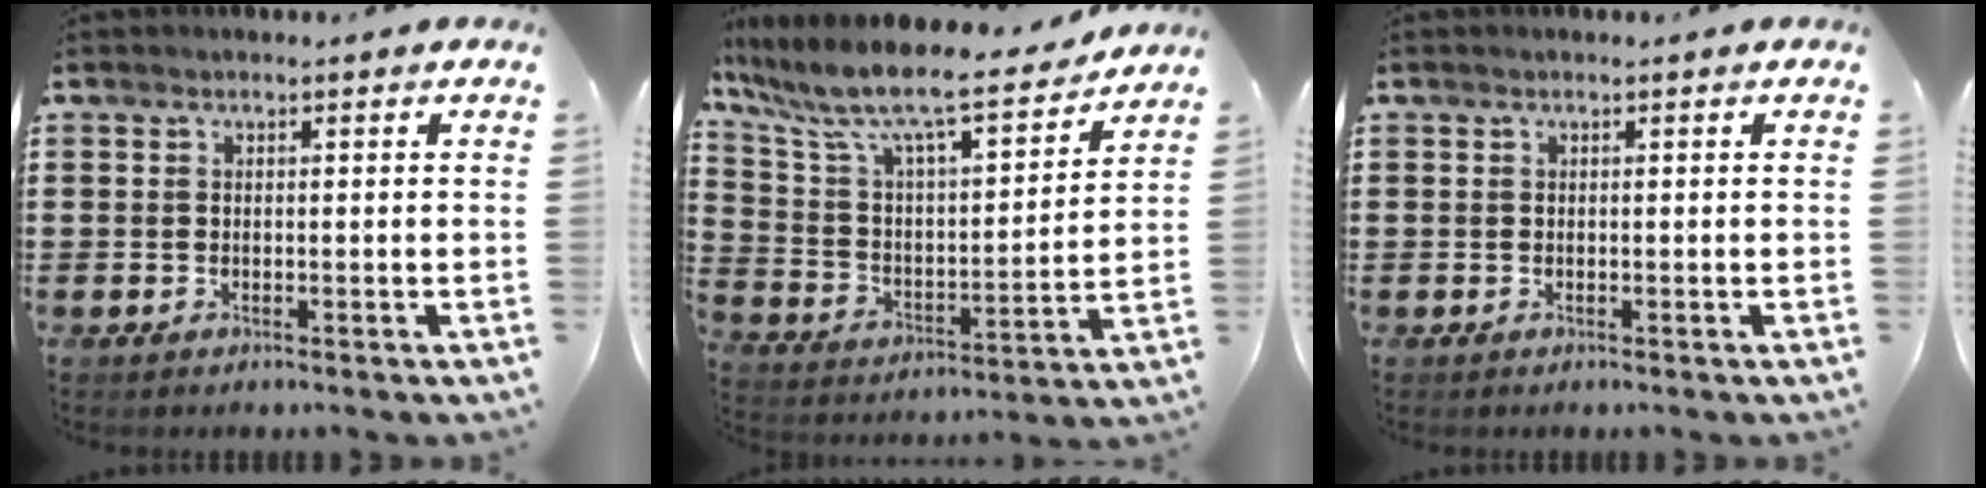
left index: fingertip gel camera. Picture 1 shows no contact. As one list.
[{"total": 9.9, "force": [8.3, 1.1, 5.3], "torque": [-0.140, -0.060, 0.134]}, {"total": 0.0}]